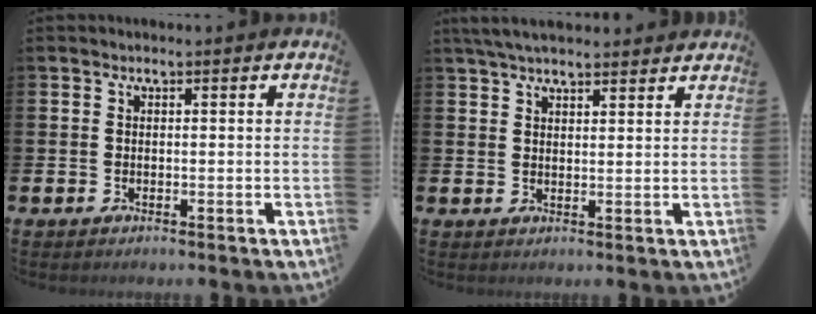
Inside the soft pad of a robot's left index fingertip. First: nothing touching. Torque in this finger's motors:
{"motor_torque": [1.05, -1.09, 0.62, 0.21]}